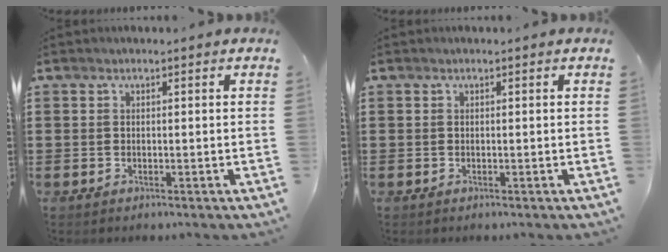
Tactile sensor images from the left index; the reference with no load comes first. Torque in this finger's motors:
{"motor_torque": [0.00, 0.00, -0.01, 0.01]}